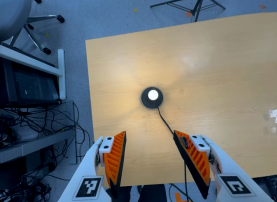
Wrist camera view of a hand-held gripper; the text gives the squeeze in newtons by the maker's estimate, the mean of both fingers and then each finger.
{"total": 0.0}